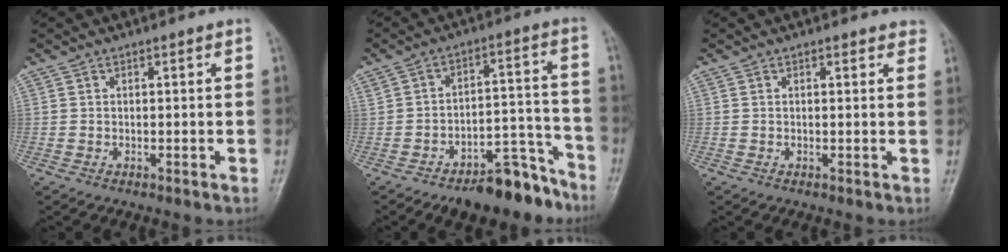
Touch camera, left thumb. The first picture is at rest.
{"total": 12.3, "force": [-9.3, 5.1, 6.1], "torque": [-0.044, 0.088, -0.140]}
{"total": 1.4, "force": [1.1, 0.6, 0.5], "torque": [0.011, 0.000, 0.006]}